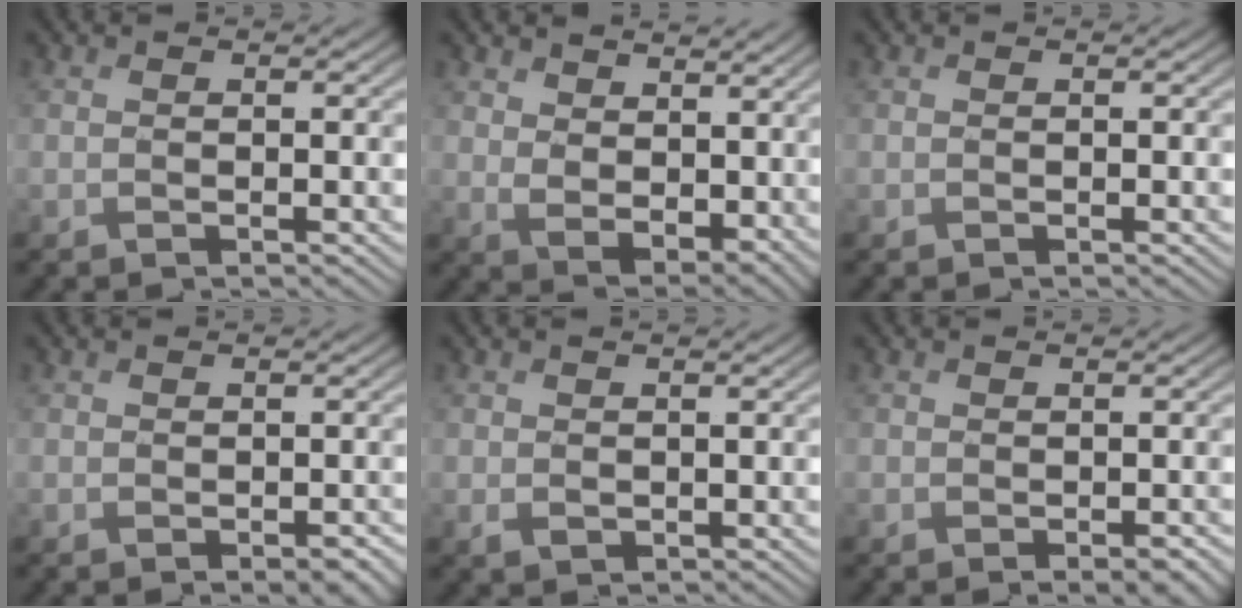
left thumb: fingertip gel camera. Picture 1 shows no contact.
{"total": 8.5, "force": [4.8, 4.8, 5.1], "torque": [-0.115, -0.015, 0.099]}
{"total": 0.0}
{"total": 1.7, "force": [-0.4, 1.0, 1.3], "torque": [-0.022, -0.005, -0.003]}
{"total": 1.4, "force": [0.6, 1.1, 0.7], "torque": [-0.017, -0.005, 0.015]}
{"total": 1.6, "force": [-0.4, 0.9, 1.3], "torque": [-0.020, -0.006, -0.004]}